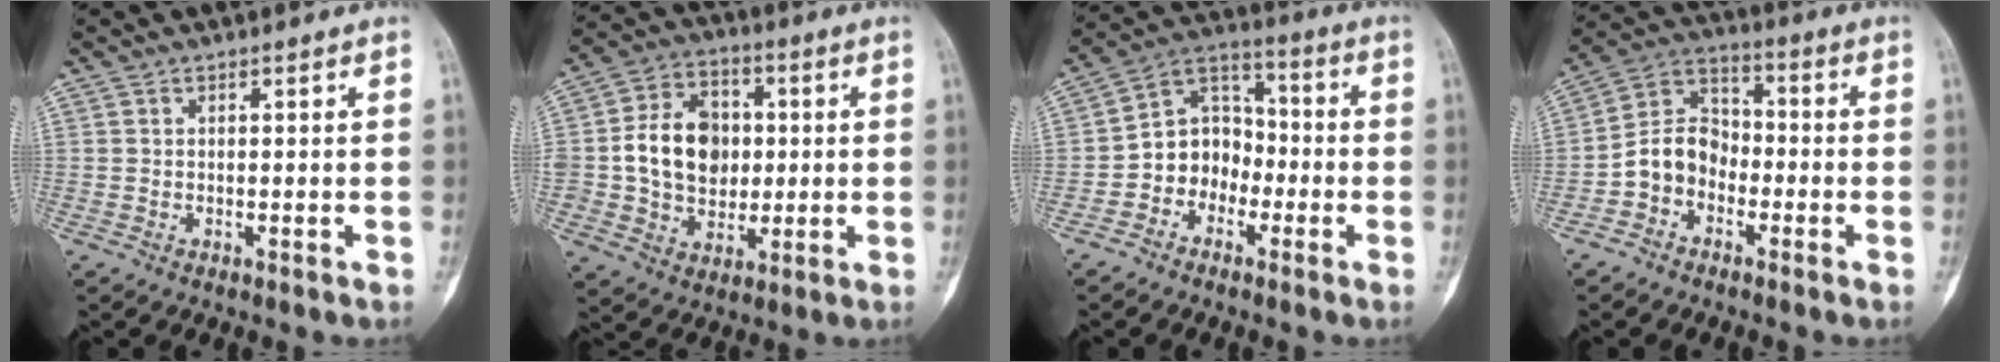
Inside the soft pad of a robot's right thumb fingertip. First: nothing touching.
{"total": 14.6, "force": [0.5, 11.5, 9.0], "torque": [-0.119, 0.017, 0.009]}
{"total": 9.6, "force": [-3.1, 8.0, 4.4], "torque": [-0.032, 0.054, -0.070]}
{"total": 8.8, "force": [-3.1, 7.0, 4.4], "torque": [-0.061, 0.045, -0.071]}